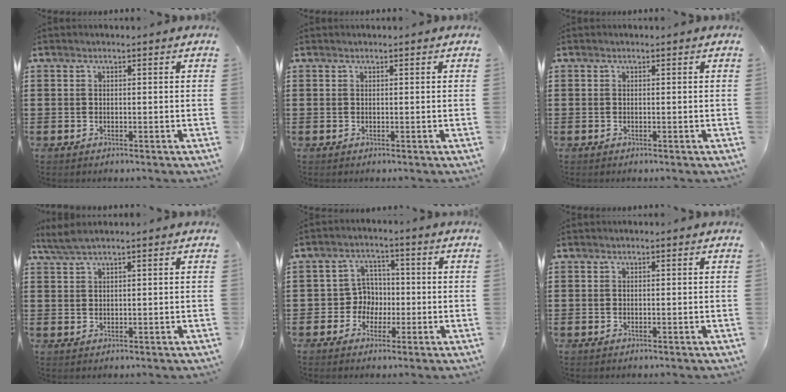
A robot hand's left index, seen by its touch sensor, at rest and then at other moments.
{"total": 0.0}
{"total": 0.0}
{"total": 2.4, "force": [1.7, 0.2, 1.7], "torque": [-0.036, 0.001, 0.031]}
{"total": 4.9, "force": [-1.1, 4.6, 1.4], "torque": [-0.044, 0.014, -0.024]}
{"total": 0.0}